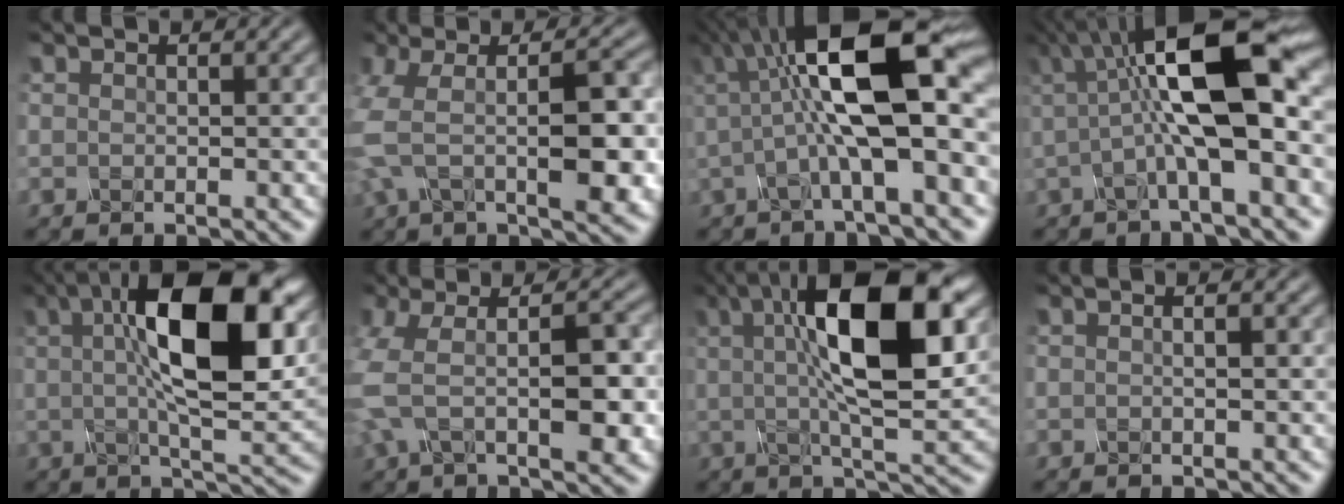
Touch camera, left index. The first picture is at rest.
{"total": 9.5, "force": [-0.6, 3.6, 8.8], "torque": [-0.166, 0.002, -0.018]}
{"total": 12.5, "force": [2.0, 3.7, 11.7], "torque": [-0.190, 0.021, 0.027]}
{"total": 11.0, "force": [1.8, 3.1, 10.4], "torque": [-0.173, 0.014, 0.026]}
{"total": 14.7, "force": [3.9, 4.9, 13.3], "torque": [-0.205, 0.011, 0.055]}
{"total": 8.1, "force": [-0.7, 3.2, 7.4], "torque": [-0.149, 0.006, -0.021]}
{"total": 13.3, "force": [3.5, 3.9, 12.2], "torque": [-0.186, 0.012, 0.052]}
{"total": 1.5, "force": [0.4, 0.5, 1.4], "torque": [-0.013, -0.005, -0.003]}